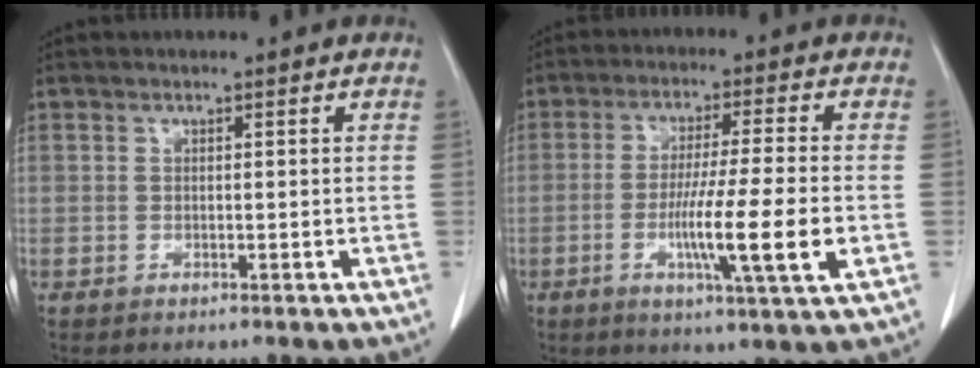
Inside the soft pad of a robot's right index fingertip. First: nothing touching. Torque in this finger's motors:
{"motor_torque": [1.74, -0.40, 0.86, 0.17]}